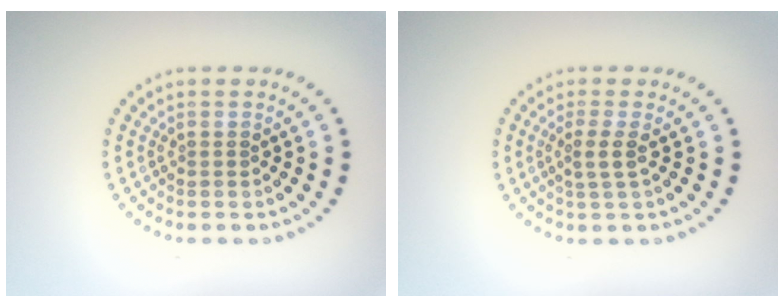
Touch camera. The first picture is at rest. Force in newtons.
{"total": 1.6, "press": 1.3, "slide": 1.0}